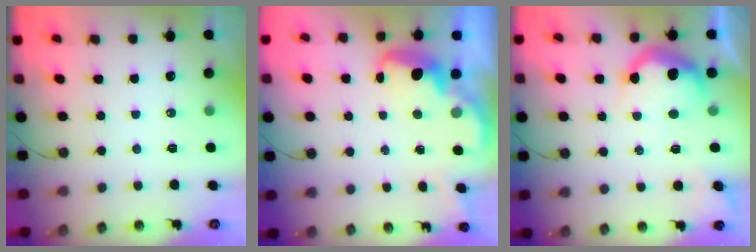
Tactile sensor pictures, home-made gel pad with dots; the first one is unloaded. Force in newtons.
{"total": 2.5, "press": 2.5, "slide": 0.4}
{"total": 15.7, "press": 15.6, "slide": 1.3}